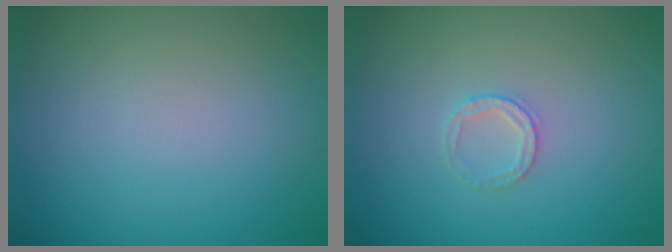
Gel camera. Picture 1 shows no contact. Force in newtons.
{"total": 1.4, "press": 1.3, "slide": 0.2}